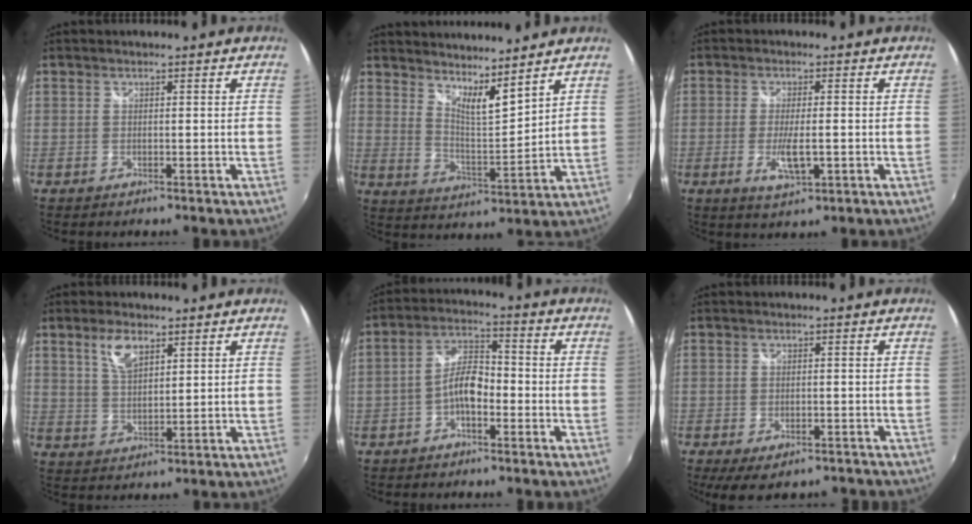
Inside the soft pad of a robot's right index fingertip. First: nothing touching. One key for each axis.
{"total": 8.1, "fx": 7.0, "fy": 0.9, "fz": 4.0, "tx": -0.057, "ty": -0.015, "tz": 0.113}
{"total": 5.6, "fx": -1.7, "fy": 1.6, "fz": 5.1, "tx": -0.099, "ty": -0.014, "tz": -0.027}
{"total": 5.7, "fx": 3.2, "fy": 2.6, "fz": 3.9, "tx": -0.072, "ty": 0.006, "tz": 0.060}
{"total": 6.2, "fx": -2.8, "fy": 2.9, "fz": 4.7, "tx": -0.096, "ty": 0.017, "tz": -0.052}
{"total": 10.2, "fx": -7.8, "fy": 4.0, "fz": 5.3, "tx": -0.112, "ty": -0.022, "tz": -0.108}